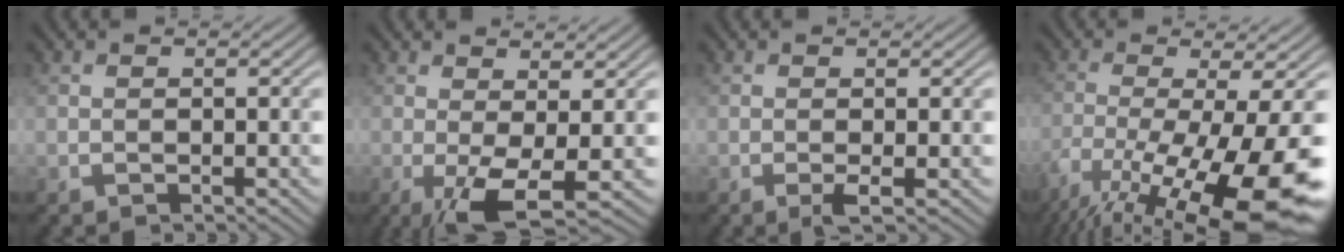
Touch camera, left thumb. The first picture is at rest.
{"total": 5.8, "force": [-0.6, 1.4, 5.6], "torque": [-0.103, 0.000, -0.010]}
{"total": 1.4, "force": [-0.3, 0.0, 1.3], "torque": [-0.028, -0.001, -0.009]}
{"total": 17.0, "force": [-8.8, 4.1, 13.9], "torque": [-0.255, -0.032, -0.131]}